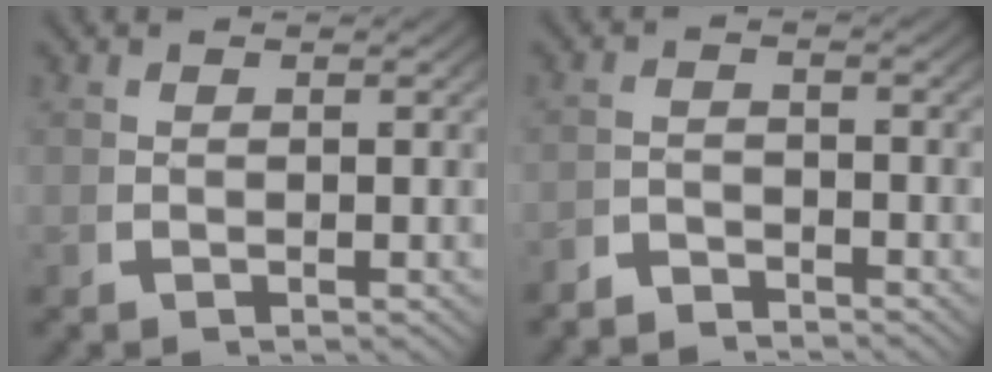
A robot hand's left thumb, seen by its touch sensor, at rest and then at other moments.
{"total": 2.9, "force": [-2.8, 0.6, 0.1], "torque": [0.002, -0.012, -0.053]}